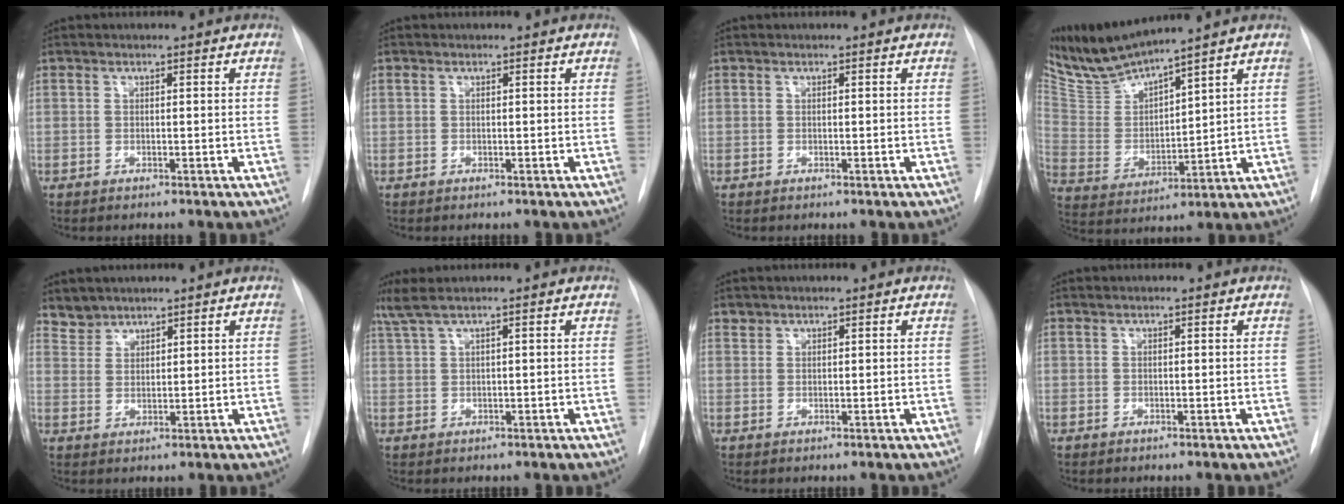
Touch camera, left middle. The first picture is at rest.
{"total": 0.0}
{"total": 0.0}
{"total": 10.8, "force": [10.1, -0.4, 3.8], "torque": [-0.090, -0.003, 0.212]}
{"total": 3.0, "force": [2.7, 1.1, -0.5], "torque": [0.016, 0.007, 0.053]}
{"total": 3.0, "force": [2.1, -0.3, 2.2], "torque": [-0.061, 0.023, 0.051]}
{"total": 0.8, "force": [0.7, 0.4, -0.1], "torque": [0.005, 0.003, 0.011]}
{"total": 0.0}